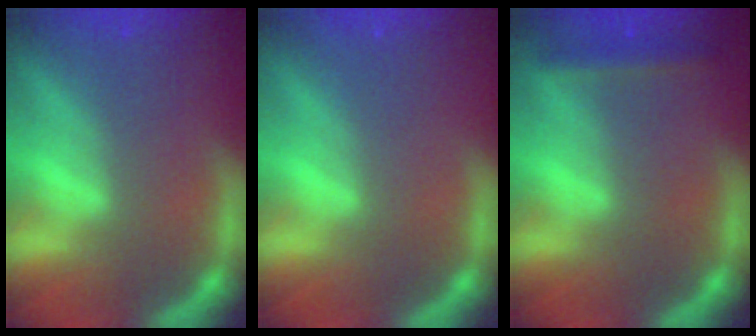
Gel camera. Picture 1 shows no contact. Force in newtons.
{"total": 0.0}
{"total": 1.9}